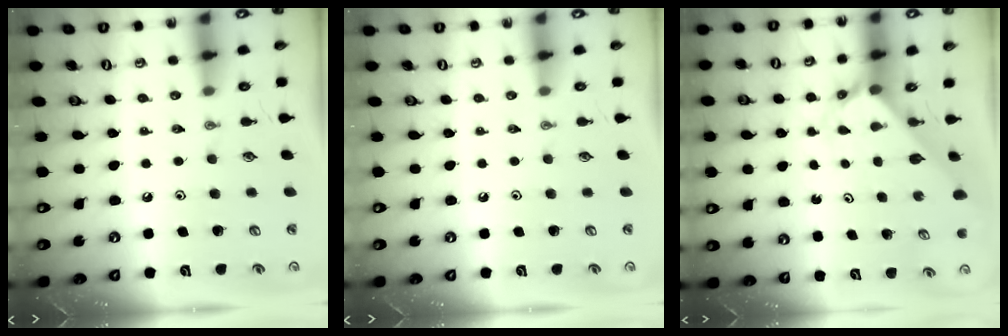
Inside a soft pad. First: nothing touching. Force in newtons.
{"total": 0.0}
{"total": 2.3, "press": 2.3, "slide": 0.2}